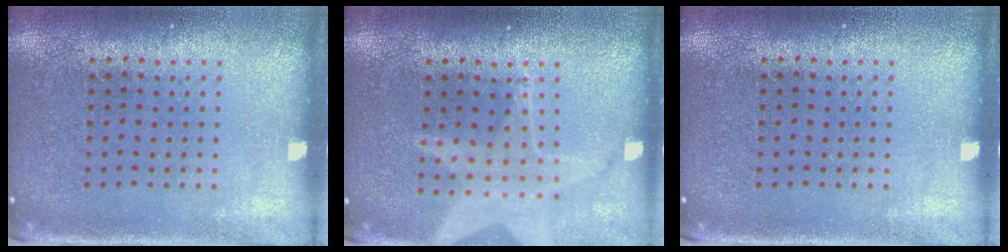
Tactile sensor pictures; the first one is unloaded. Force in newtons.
{"total": 1.3, "press": 1.3, "slide": 0.1}
{"total": 0.0}